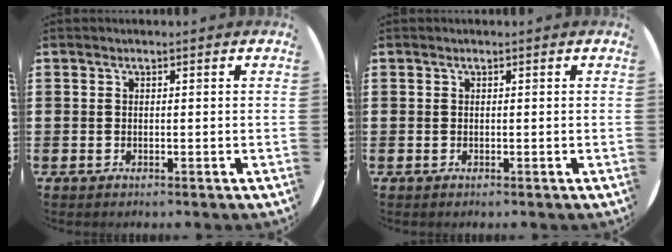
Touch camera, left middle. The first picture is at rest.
{"total": 0.0}